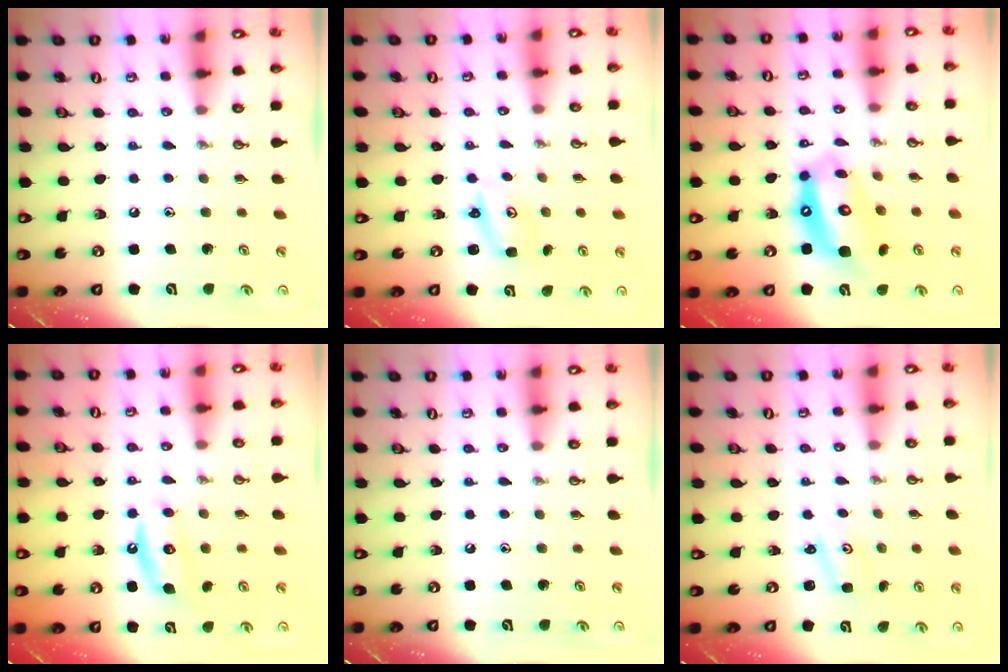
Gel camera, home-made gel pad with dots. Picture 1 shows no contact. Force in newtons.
{"total": 2.6, "press": 2.6, "slide": 0.2}
{"total": 13.1, "press": 13.0, "slide": 1.5}
{"total": 5.7, "press": 5.6, "slide": 1.1}
{"total": 0.0}
{"total": 2.0, "press": 2.0, "slide": 0.2}